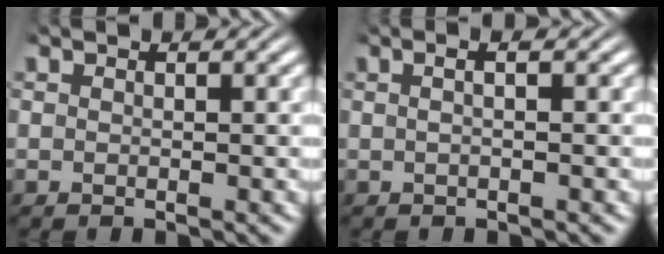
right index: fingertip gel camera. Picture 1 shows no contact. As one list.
[{"total": 1.7, "force": [0.2, 0.3, 1.7], "torque": [-0.020, 0.010, -0.003]}]